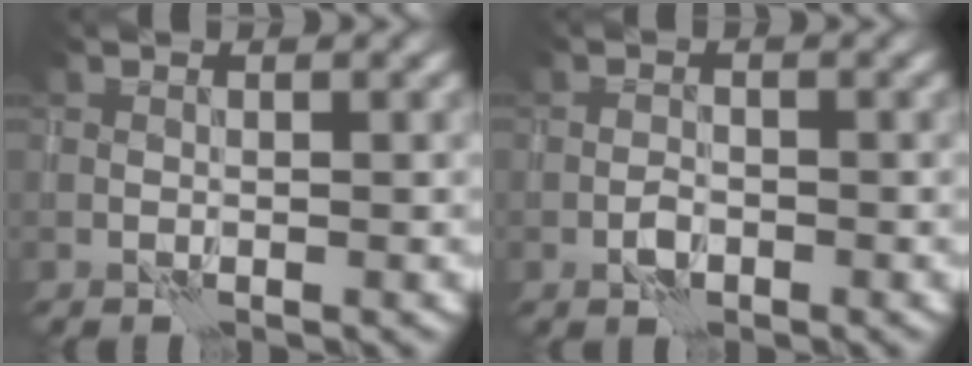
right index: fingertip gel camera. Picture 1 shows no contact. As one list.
[{"total": 1.0, "force": [-0.5, 0.6, 0.6], "torque": [-0.007, 0.003, -0.013]}]